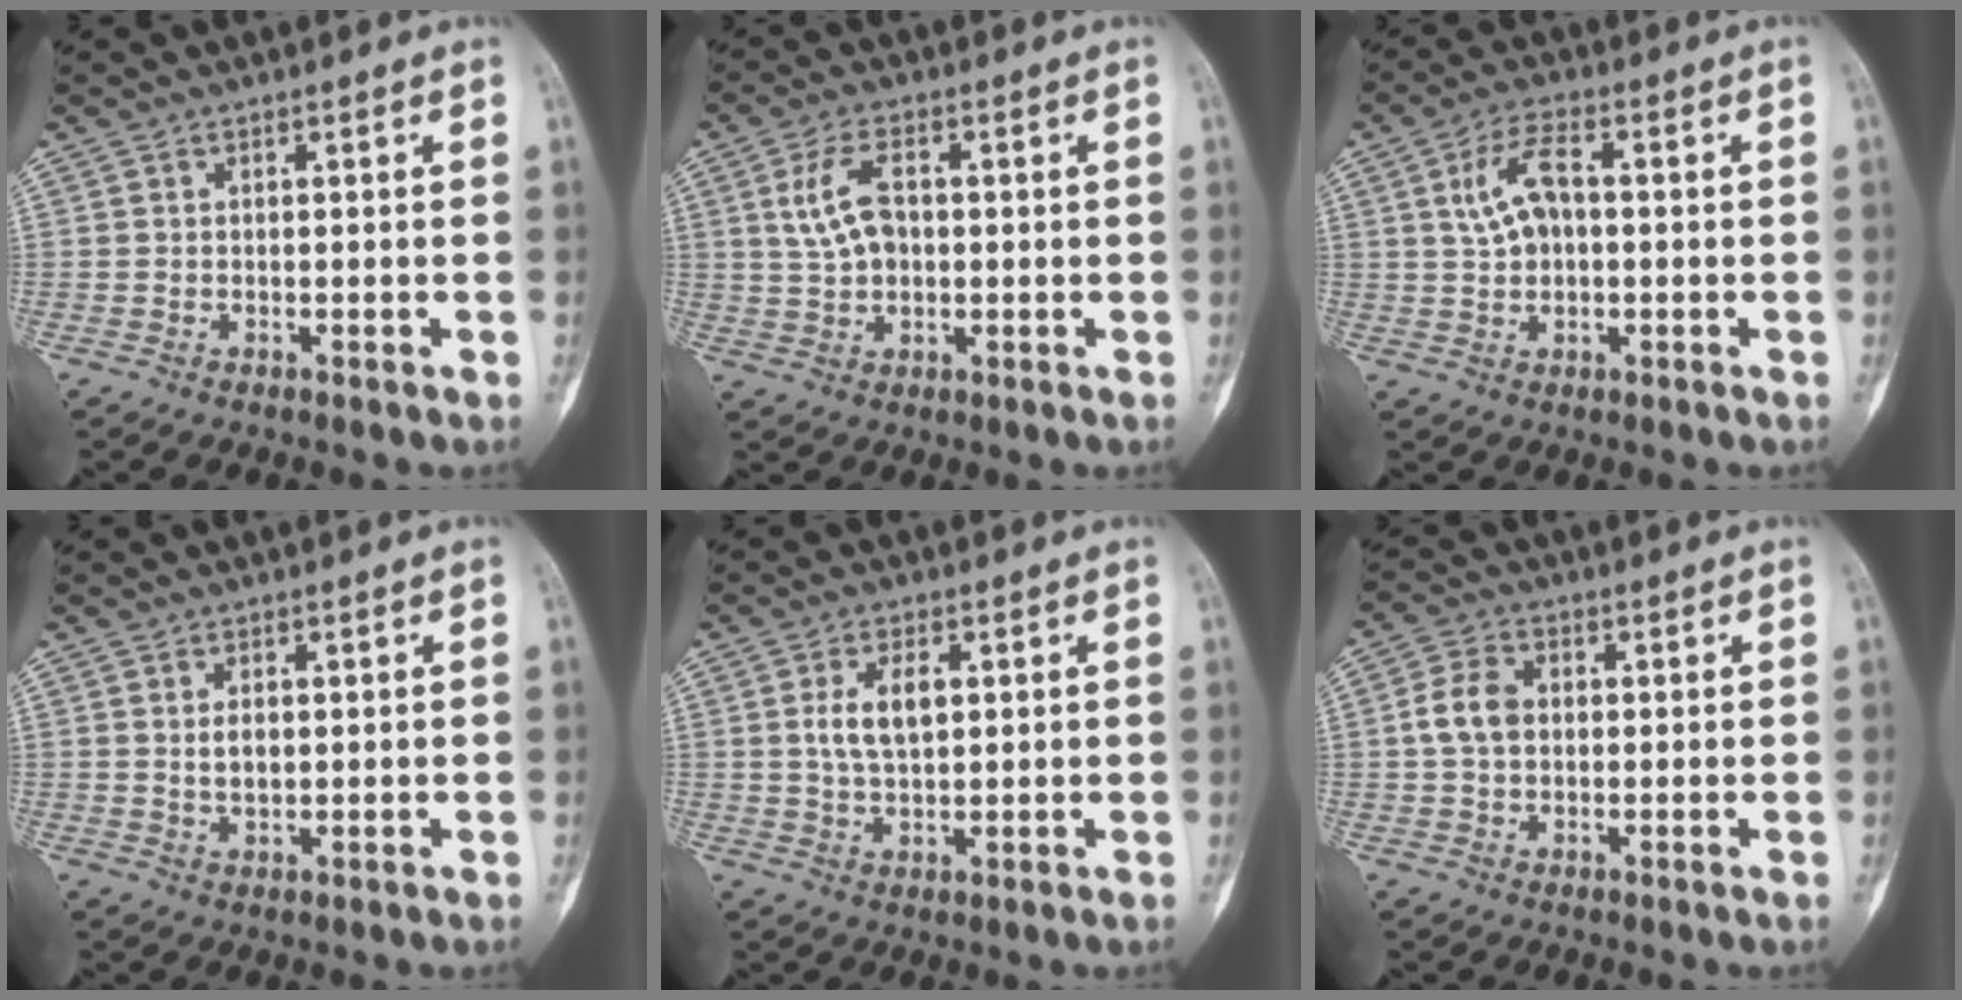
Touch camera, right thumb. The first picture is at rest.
{"total": 7.0, "force": [1.1, 4.3, 5.5], "torque": [-0.100, 0.014, 0.022]}
{"total": 7.0, "force": [0.9, 3.8, 5.9], "torque": [-0.104, 0.022, 0.015]}
{"total": 3.0, "force": [0.6, 1.8, 2.3], "torque": [-0.029, -0.002, 0.013]}
{"total": 6.2, "force": [1.4, 3.4, 5.0], "torque": [-0.087, 0.001, 0.027]}
{"total": 6.0, "force": [0.4, 4.5, 3.9], "torque": [-0.066, 0.016, 0.002]}